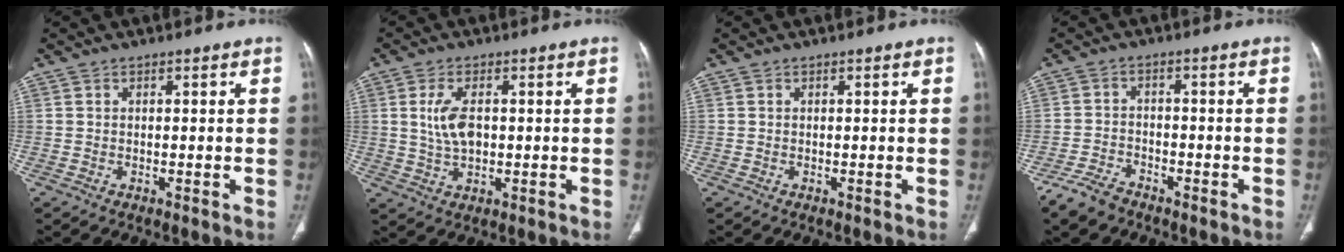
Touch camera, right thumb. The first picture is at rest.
{"total": 6.4, "force": [0.8, 3.5, 5.2], "torque": [-0.107, -0.001, 0.018]}
{"total": 0.0}
{"total": 5.5, "force": [-4.3, 2.7, 1.9], "torque": [-0.044, 0.016, -0.080]}